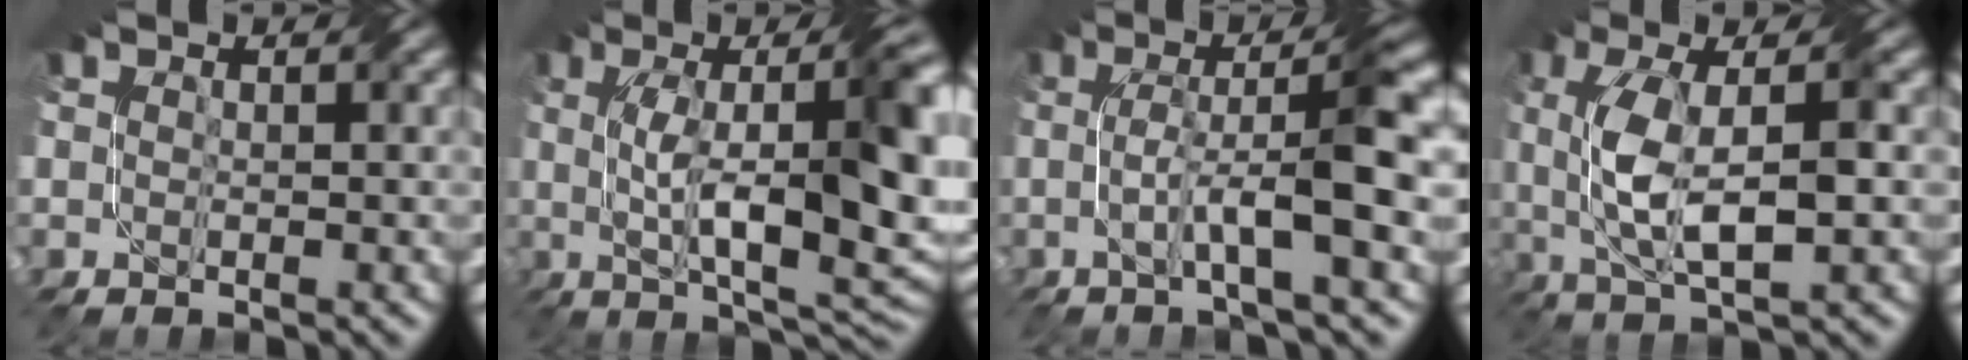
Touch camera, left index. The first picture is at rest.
{"total": 13.1, "force": [1.3, 4.0, 12.4], "torque": [-0.183, 0.003, 0.025]}
{"total": 6.7, "force": [-0.4, 0.9, 6.7], "torque": [-0.116, 0.015, -0.009]}
{"total": 6.7, "force": [0.2, 2.2, 6.3], "torque": [-0.131, 0.003, 0.007]}